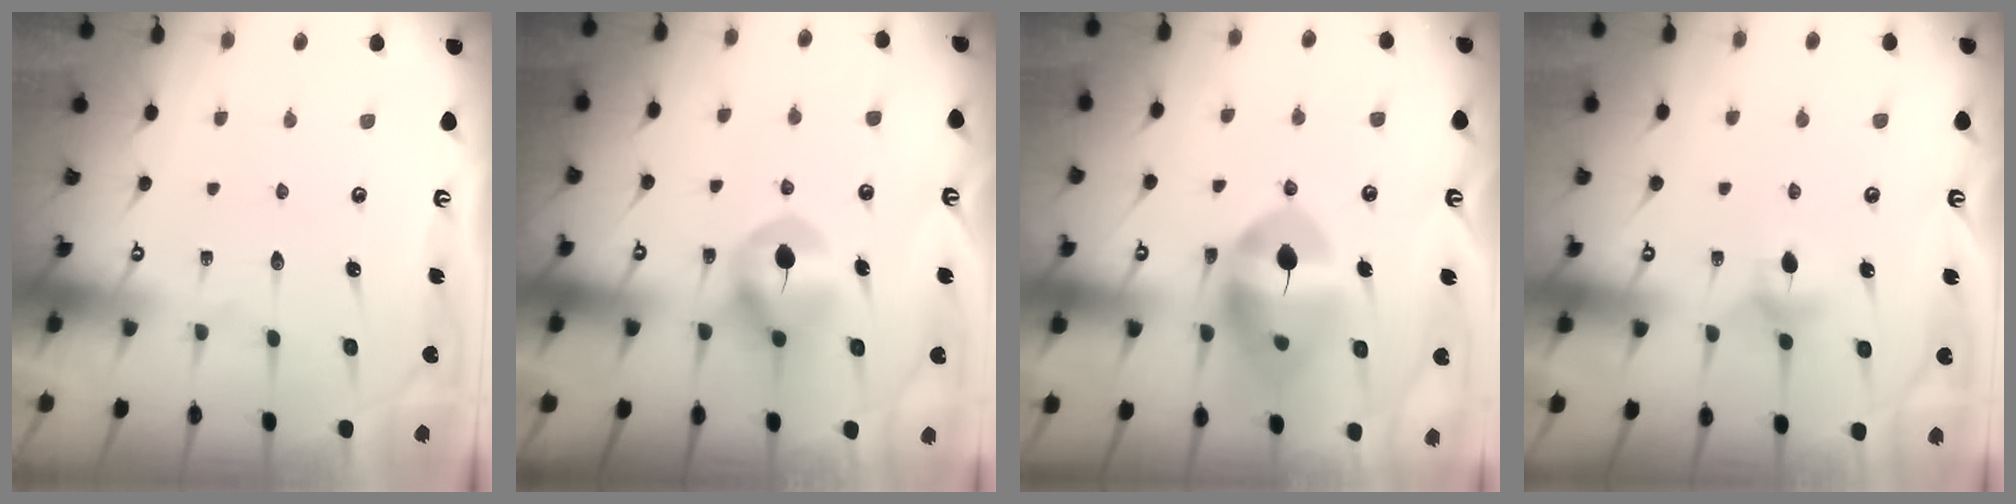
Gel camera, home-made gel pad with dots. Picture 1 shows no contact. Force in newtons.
{"total": 7.7, "press": 7.6, "slide": 0.7}
{"total": 12.5, "press": 12.3, "slide": 2.1}
{"total": 4.7, "press": 4.6, "slide": 1.0}